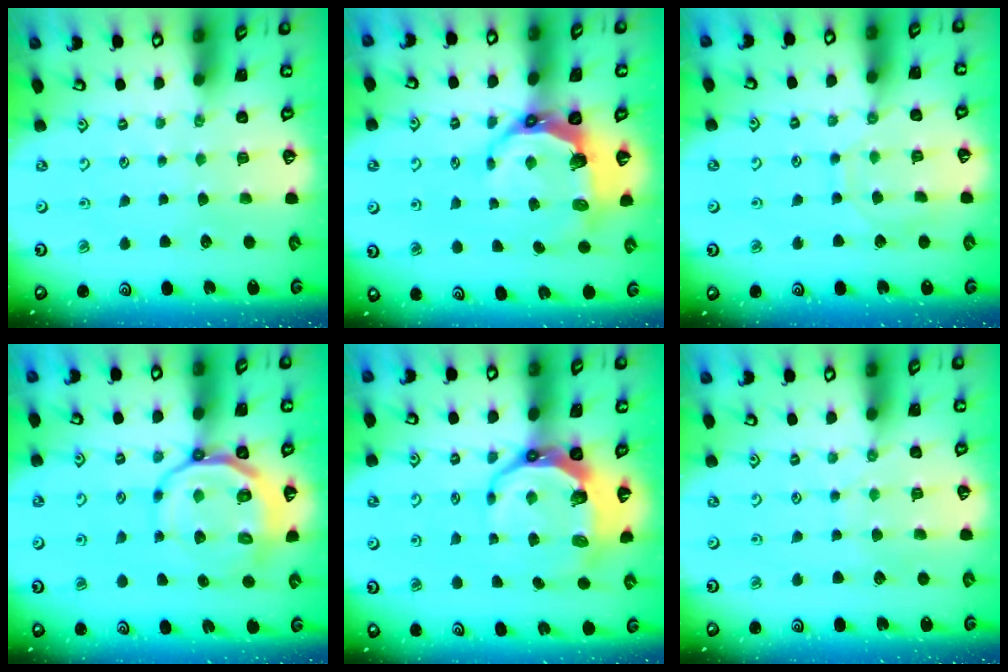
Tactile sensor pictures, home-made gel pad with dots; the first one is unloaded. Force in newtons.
{"total": 9.2, "press": 7.5, "slide": 5.2}
{"total": 7.7, "press": 7.6, "slide": 0.7}
{"total": 11.0, "press": 10.6, "slide": 2.7}
{"total": 10.1, "press": 9.3, "slide": 4.0}
{"total": 6.0, "press": 6.0, "slide": 0.7}